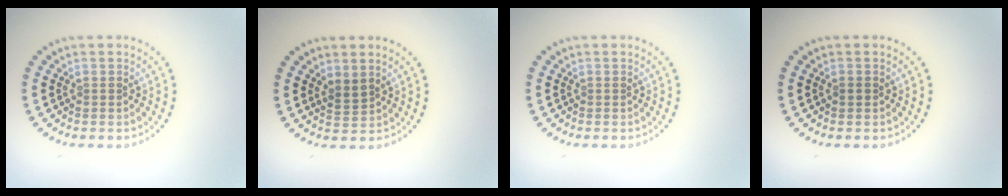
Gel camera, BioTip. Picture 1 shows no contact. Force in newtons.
{"total": 1.5, "press": 1.2, "slide": 0.9}
{"total": 0.0}
{"total": 0.8, "press": 0.8, "slide": 0.1}